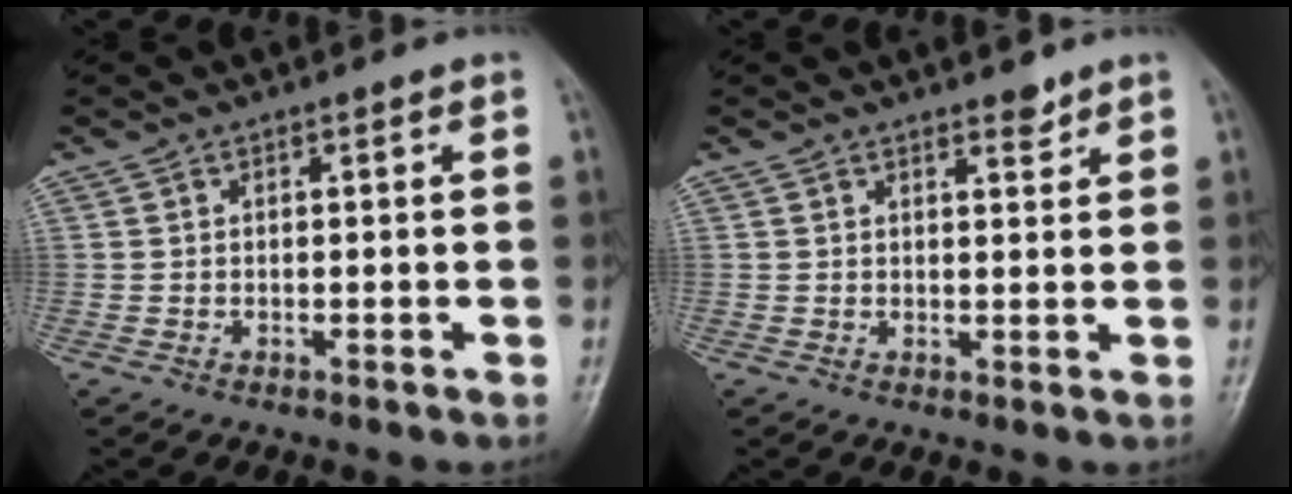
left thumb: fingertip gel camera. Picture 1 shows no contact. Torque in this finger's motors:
{"motor_torque": [-0.05, 0.01, -0.15, -0.14, 0.04]}